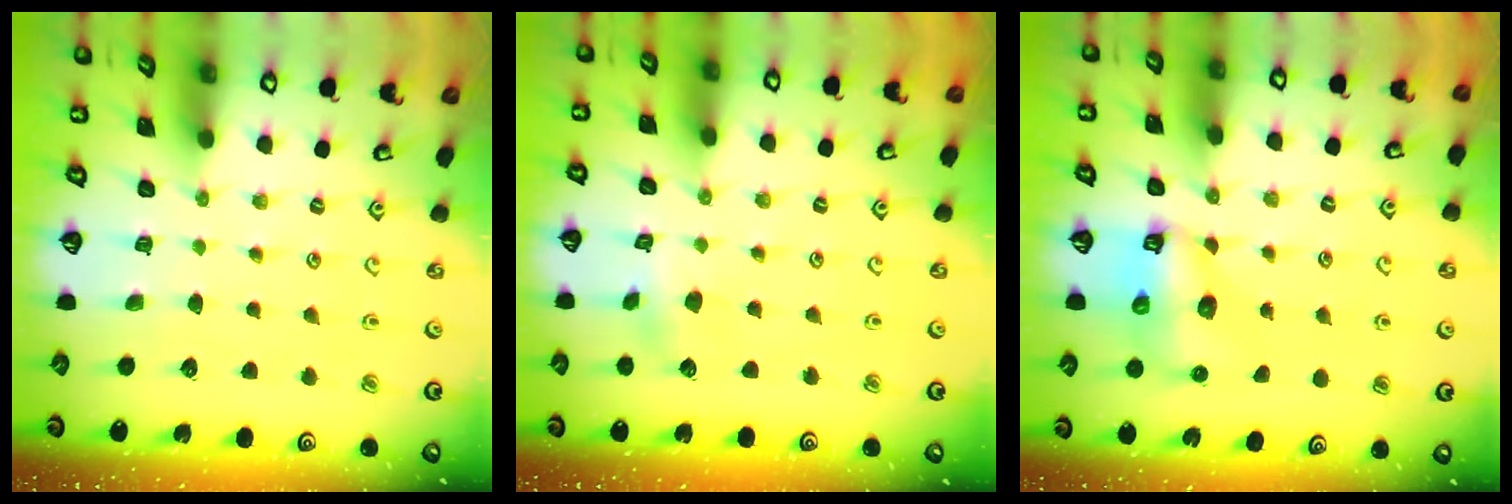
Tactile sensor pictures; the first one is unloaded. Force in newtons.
{"total": 3.4, "press": 3.3, "slide": 0.4}
{"total": 7.2, "press": 7.2, "slide": 0.8}